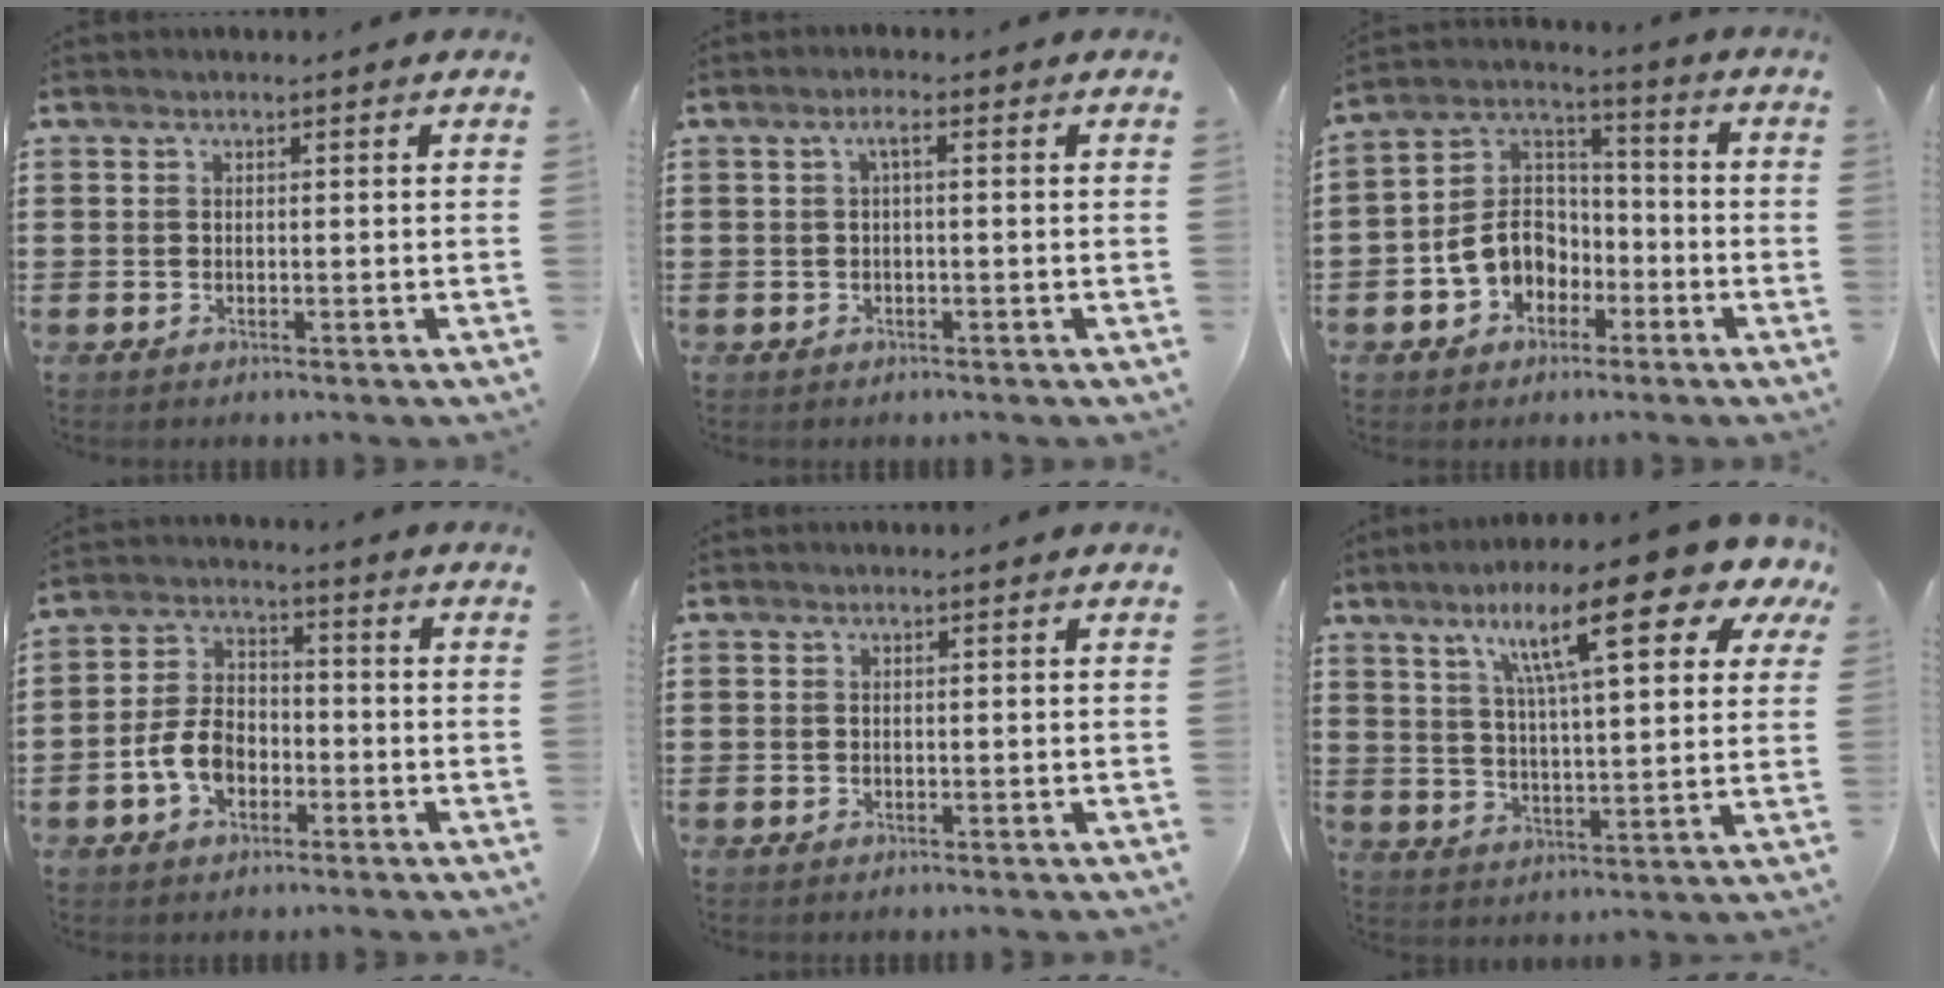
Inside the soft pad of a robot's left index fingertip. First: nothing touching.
{"total": 2.0, "force": [-0.3, 0.3, 2.0], "torque": [-0.038, 0.004, -0.008]}
{"total": 7.9, "force": [-3.0, 6.7, 3.1], "torque": [-0.095, 0.012, -0.063]}
{"total": 6.8, "force": [-2.7, 4.4, 4.4], "torque": [-0.113, 0.005, -0.059]}
{"total": 0.0}
{"total": 15.9, "force": [9.3, 2.8, 12.6], "torque": [-0.217, -0.029, 0.141]}